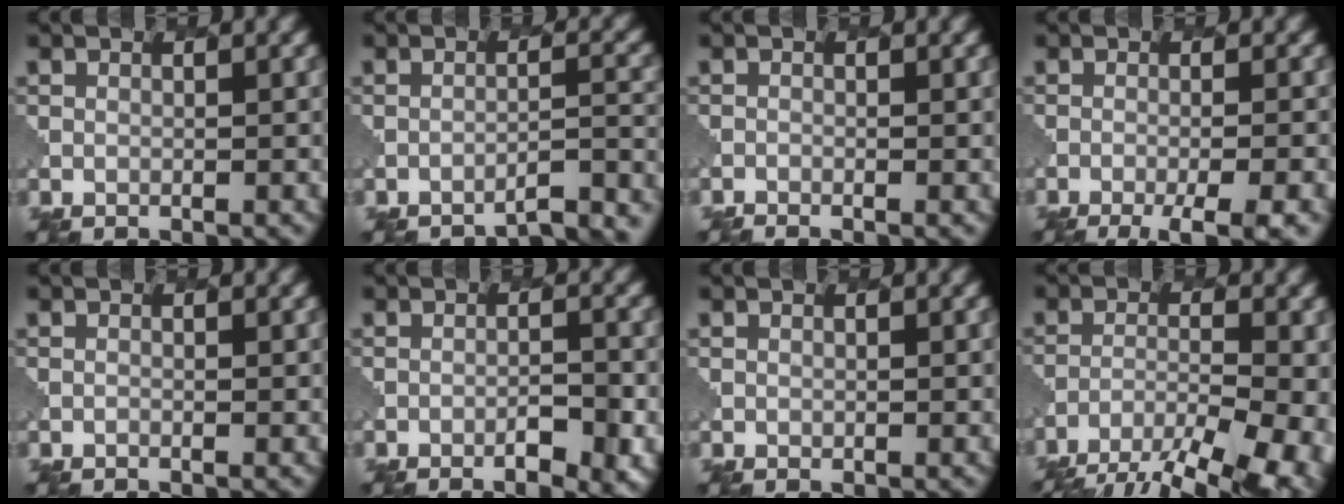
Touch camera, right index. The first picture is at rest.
{"total": 5.5, "force": [-5.0, 0.9, 2.0], "torque": [-0.009, 0.014, -0.068]}
{"total": 1.0, "force": [-0.9, 0.2, 0.4], "torque": [-0.001, -0.003, -0.017]}
{"total": 6.0, "force": [-3.5, 1.5, 4.6], "torque": [-0.057, -0.004, -0.046]}
{"total": 0.0}
{"total": 3.2, "force": [-1.6, 0.8, 2.6], "torque": [-0.046, 0.005, -0.024]}
{"total": 0.6, "force": [0.5, 0.3, 0.1], "torque": [-0.001, -0.002, 0.010]}
{"total": 11.8, "force": [-8.8, 4.2, 6.7], "torque": [-0.108, -0.025, -0.108]}